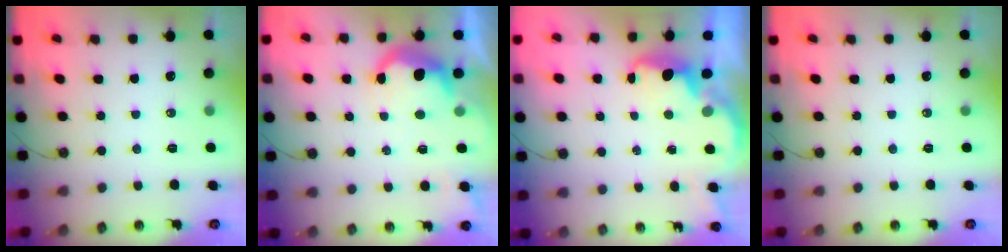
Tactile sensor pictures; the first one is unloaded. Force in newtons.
{"total": 10.7, "press": 10.7, "slide": 0.7}
{"total": 2.8, "press": 2.8, "slide": 0.6}
{"total": 0.0}